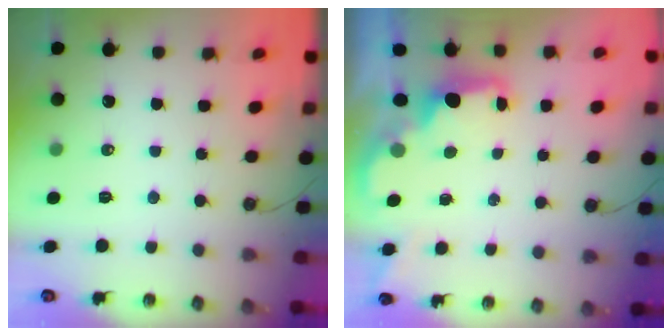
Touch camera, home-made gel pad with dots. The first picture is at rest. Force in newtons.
{"total": 2.0, "press": 1.9, "slide": 0.7}